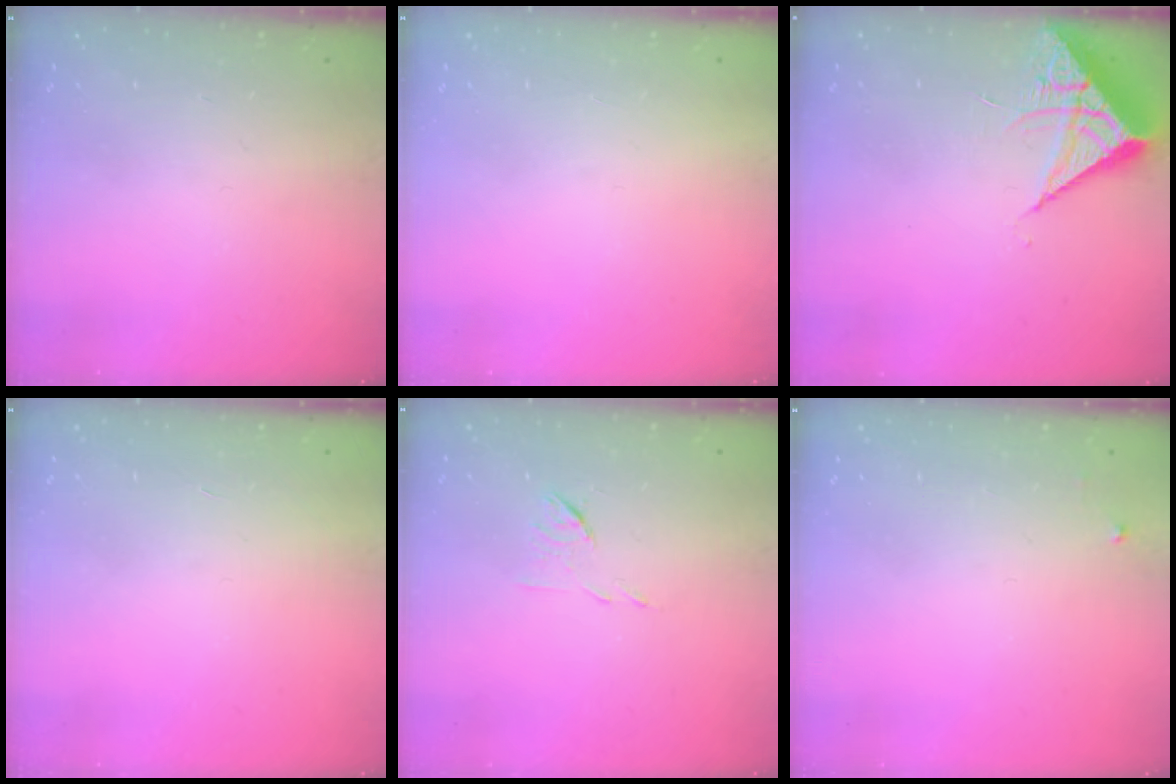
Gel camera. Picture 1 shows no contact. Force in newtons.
{"total": 1.6, "press": 1.6, "slide": 0.1}
{"total": 6.2, "press": 6.2, "slide": 0.4}
{"total": 1.6, "press": 1.6, "slide": 0.1}
{"total": 6.0, "press": 6.0, "slide": 0.7}
{"total": 2.5, "press": 2.5, "slide": 0.4}